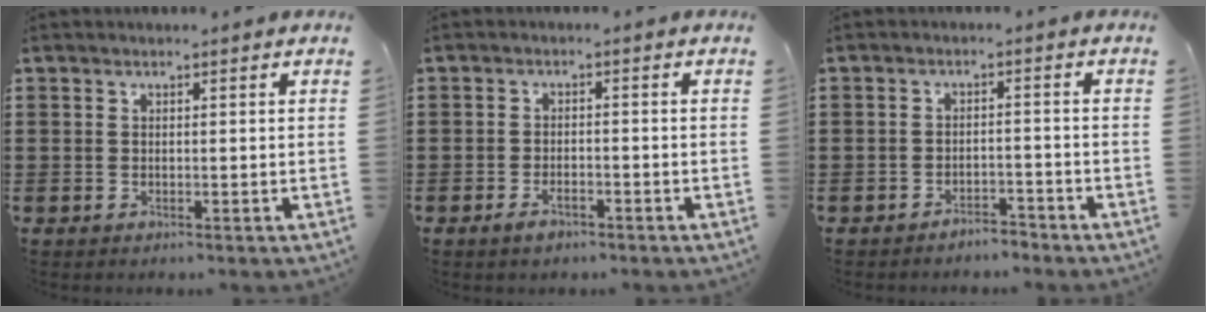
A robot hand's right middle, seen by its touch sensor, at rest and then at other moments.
{"total": 2.4, "force": [-1.6, 0.9, 1.6], "torque": [-0.034, -0.001, -0.032]}
{"total": 2.6, "force": [-2.6, 0.3, -0.1], "torque": [-0.006, 0.003, -0.056]}